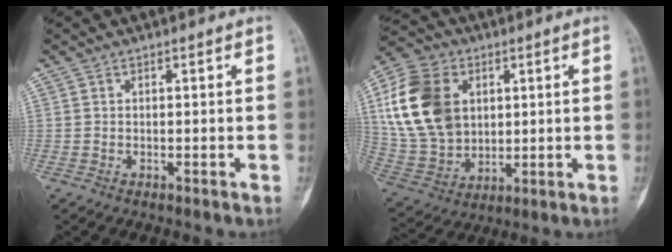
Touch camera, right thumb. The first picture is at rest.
{"total": 18.6, "force": [4.5, 13.6, 11.8], "torque": [-0.216, -0.002, 0.092]}